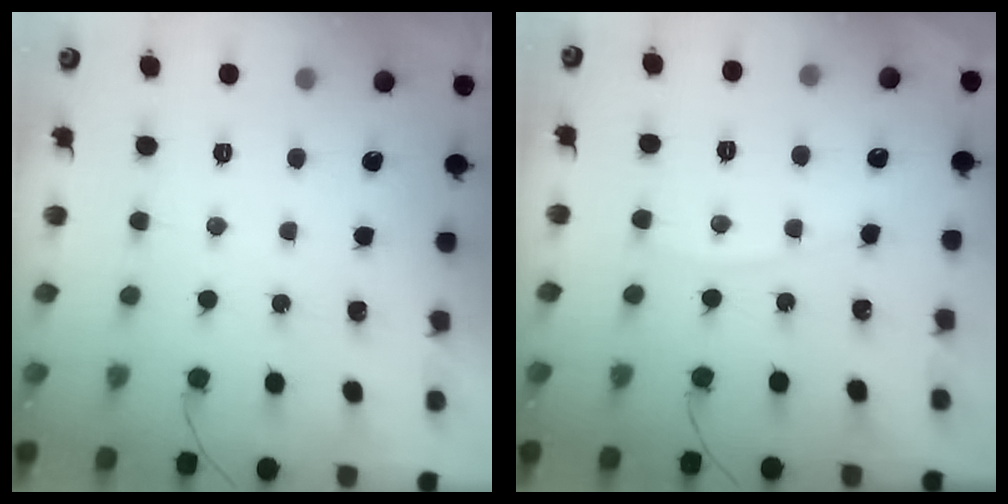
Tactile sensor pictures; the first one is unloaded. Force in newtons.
{"total": 3.3, "press": 3.2, "slide": 0.4}